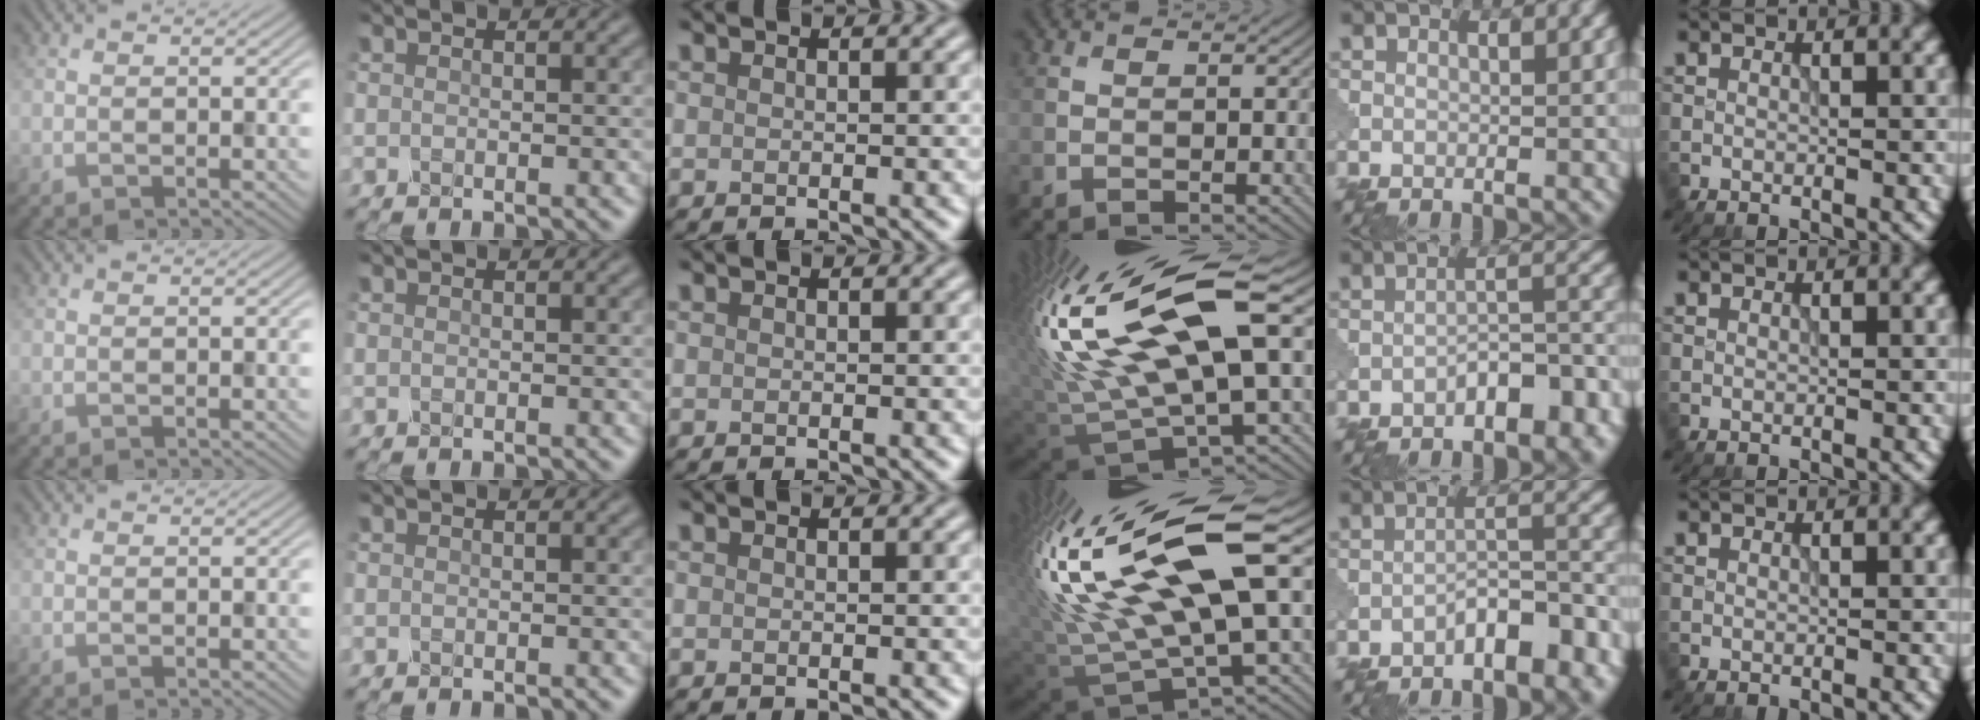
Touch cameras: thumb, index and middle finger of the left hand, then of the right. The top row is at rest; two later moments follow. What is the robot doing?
{"motion": "shake", "object": "salt shaker"}